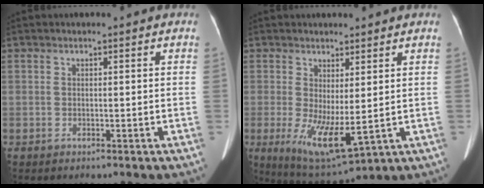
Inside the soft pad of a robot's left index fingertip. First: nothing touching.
{"total": 8.0, "force": [-0.7, 2.2, 7.6], "torque": [-0.144, -0.025, 0.007]}